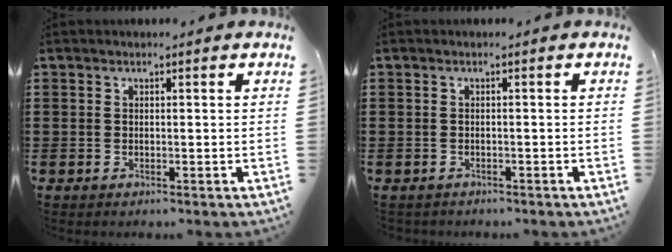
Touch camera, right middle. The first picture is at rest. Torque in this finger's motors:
{"motor_torque": [0.12, 0.09, -0.08, 0.01]}